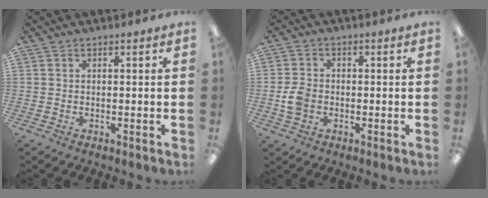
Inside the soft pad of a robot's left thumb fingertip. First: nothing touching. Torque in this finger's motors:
{"motor_torque": [-0.41, 0.87, 0.55, -0.40, 0.04]}